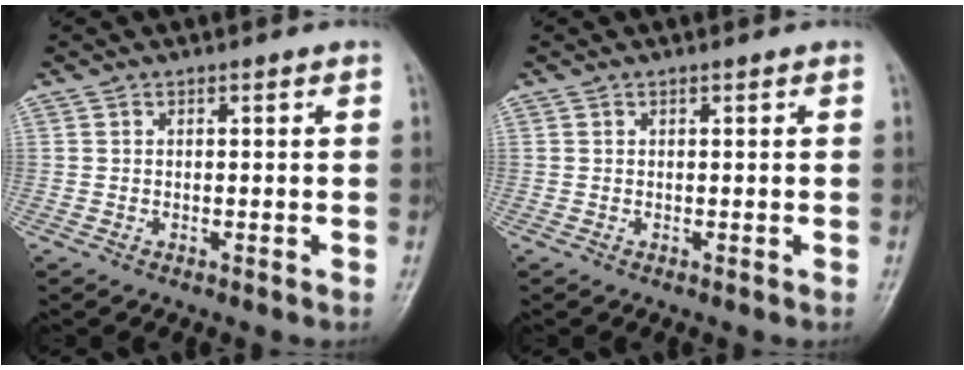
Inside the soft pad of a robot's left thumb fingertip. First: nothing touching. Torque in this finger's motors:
{"motor_torque": [-0.01, 0.02, -0.14, -0.03, 0.00]}